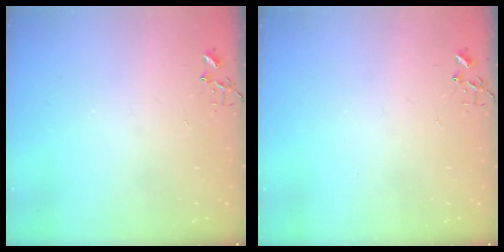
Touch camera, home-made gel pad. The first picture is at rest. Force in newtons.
{"total": 0.0}